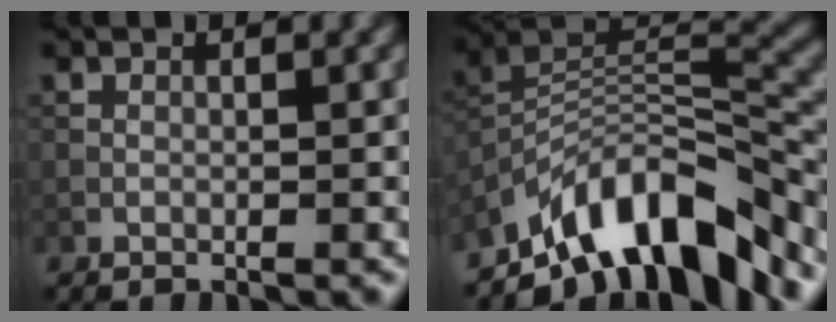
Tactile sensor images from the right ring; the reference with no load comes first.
{"total": 11.1, "force": [-8.0, 3.7, 6.8], "torque": [-0.110, 0.007, -0.150]}